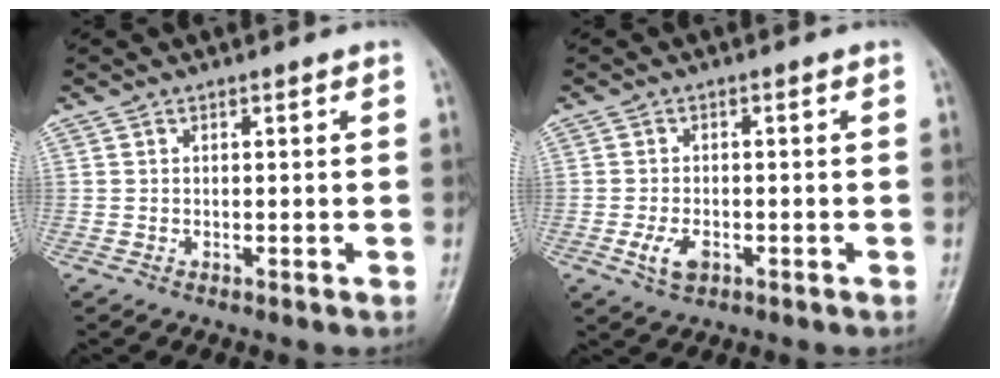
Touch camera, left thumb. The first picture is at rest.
{"total": 3.7, "force": [-1.6, 2.2, 2.5], "torque": [-0.049, 0.001, -0.025]}